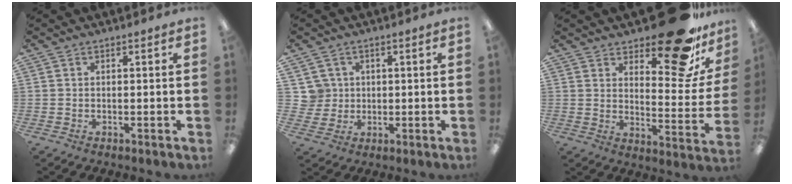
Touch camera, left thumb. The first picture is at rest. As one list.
[{"total": 5.3, "force": [1.7, 5.0, 0.2], "torque": [-0.009, 0.005, 0.033]}, {"total": 20.0, "force": [14.1, 7.1, 12.2], "torque": [-0.154, -0.100, 0.230]}]